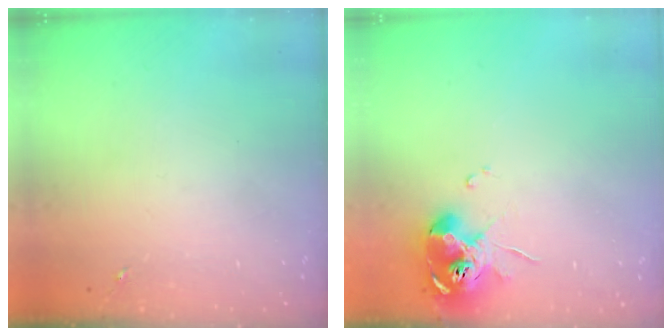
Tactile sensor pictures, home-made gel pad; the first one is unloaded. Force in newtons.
{"total": 10.5, "press": 10.4, "slide": 1.3}